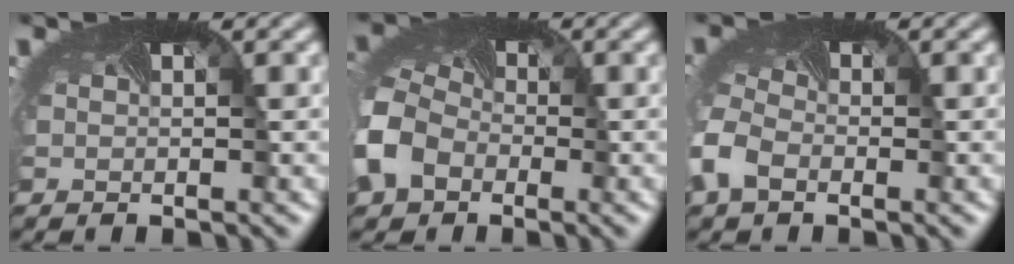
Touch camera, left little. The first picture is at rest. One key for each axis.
{"total": 8.7, "fx": -2.5, "fy": 6.6, "fz": 5.1, "tx": -0.137, "ty": -0.025, "tz": -0.040}
{"total": 4.2, "fx": -1.9, "fy": 2.8, "fz": 2.5, "tx": -0.074, "ty": -0.007, "tz": -0.046}